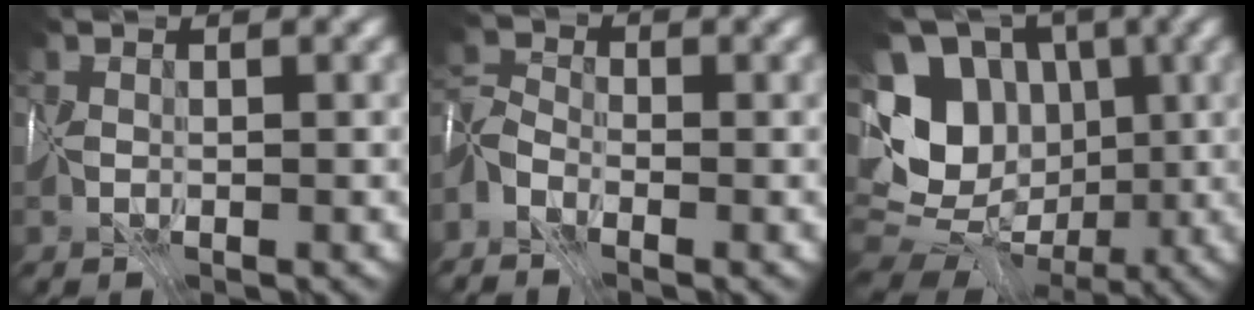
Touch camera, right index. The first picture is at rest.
{"total": 2.2, "force": [-2.0, 0.5, 0.6], "torque": [-0.022, 0.009, -0.057]}
{"total": 12.7, "force": [0.9, 11.3, 5.8], "torque": [-0.139, 0.016, 0.009]}